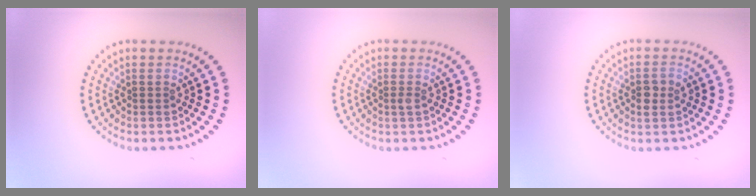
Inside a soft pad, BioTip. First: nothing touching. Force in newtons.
{"total": 0.6, "press": 0.5, "slide": 0.3}
{"total": 1.7, "press": 1.7, "slide": 0.4}